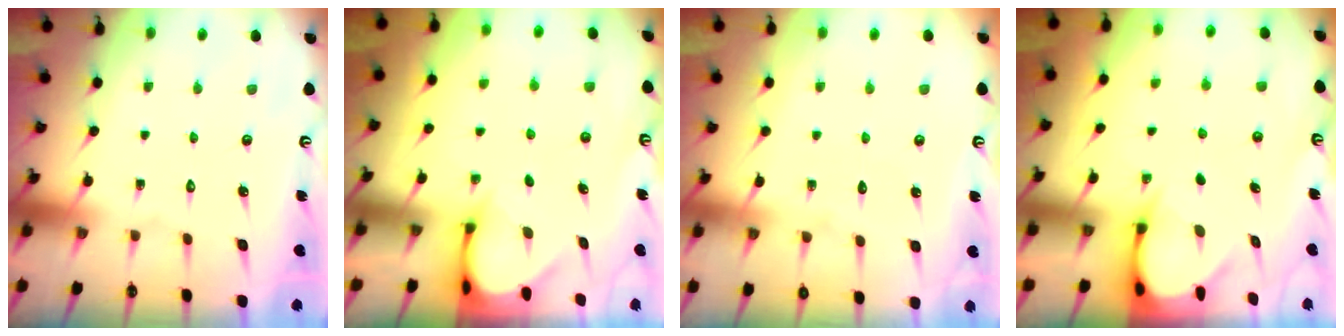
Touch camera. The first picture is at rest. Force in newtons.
{"total": 3.3, "press": 3.3, "slide": 0.3}
{"total": 4.5, "press": 4.5, "slide": 0.6}
{"total": 3.7, "press": 3.7, "slide": 0.3}